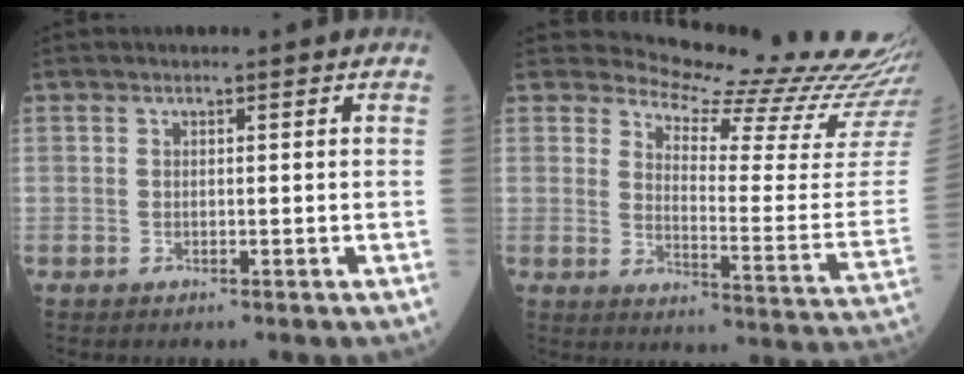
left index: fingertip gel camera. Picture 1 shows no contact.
{"total": 18.6, "force": [18.3, 0.9, 3.2], "torque": [-0.045, -0.143, 0.199]}